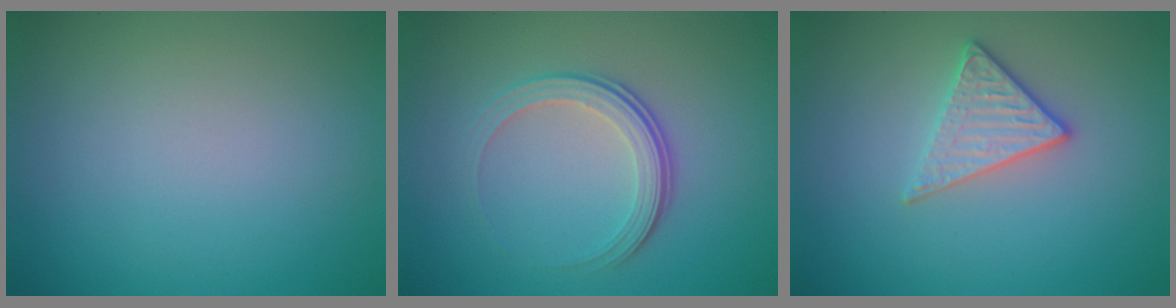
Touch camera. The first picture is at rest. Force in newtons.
{"total": 3.6, "press": 2.5, "slide": 2.5}
{"total": 2.7, "press": 2.5, "slide": 1.1}